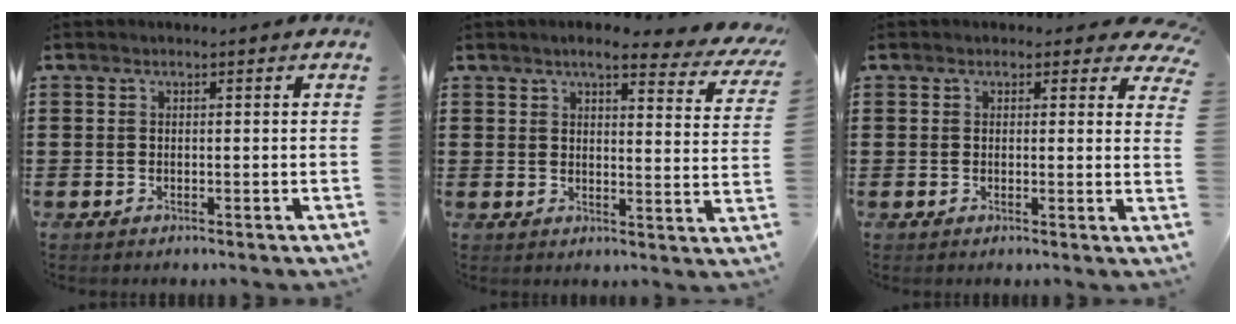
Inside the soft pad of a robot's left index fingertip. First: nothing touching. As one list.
[{"total": 6.1, "force": [4.9, 0.7, 3.5], "torque": [-0.067, -0.022, 0.079]}, {"total": 2.0, "force": [1.5, 1.0, 0.8], "torque": [-0.006, -0.003, 0.024]}]